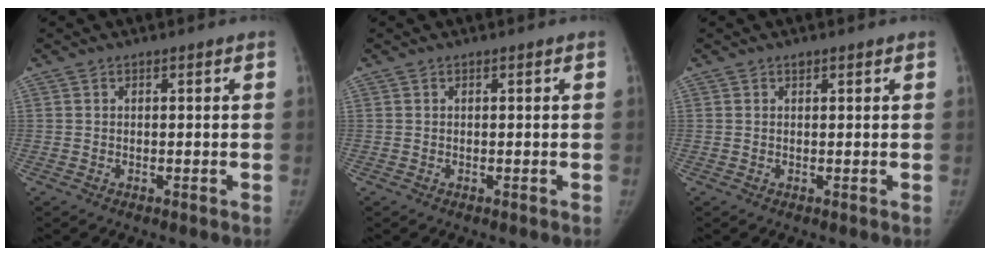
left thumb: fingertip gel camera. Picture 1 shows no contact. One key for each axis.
{"total": 0.0}
{"total": 0.6, "fx": 0.4, "fy": 0.3, "fz": 0.2, "tx": 0.001, "ty": -0.003, "tz": 0.006}